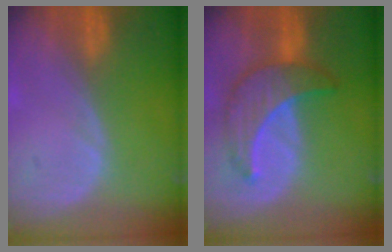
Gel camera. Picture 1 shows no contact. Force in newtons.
{"total": 7.7, "press": 7.7, "slide": 0.4}